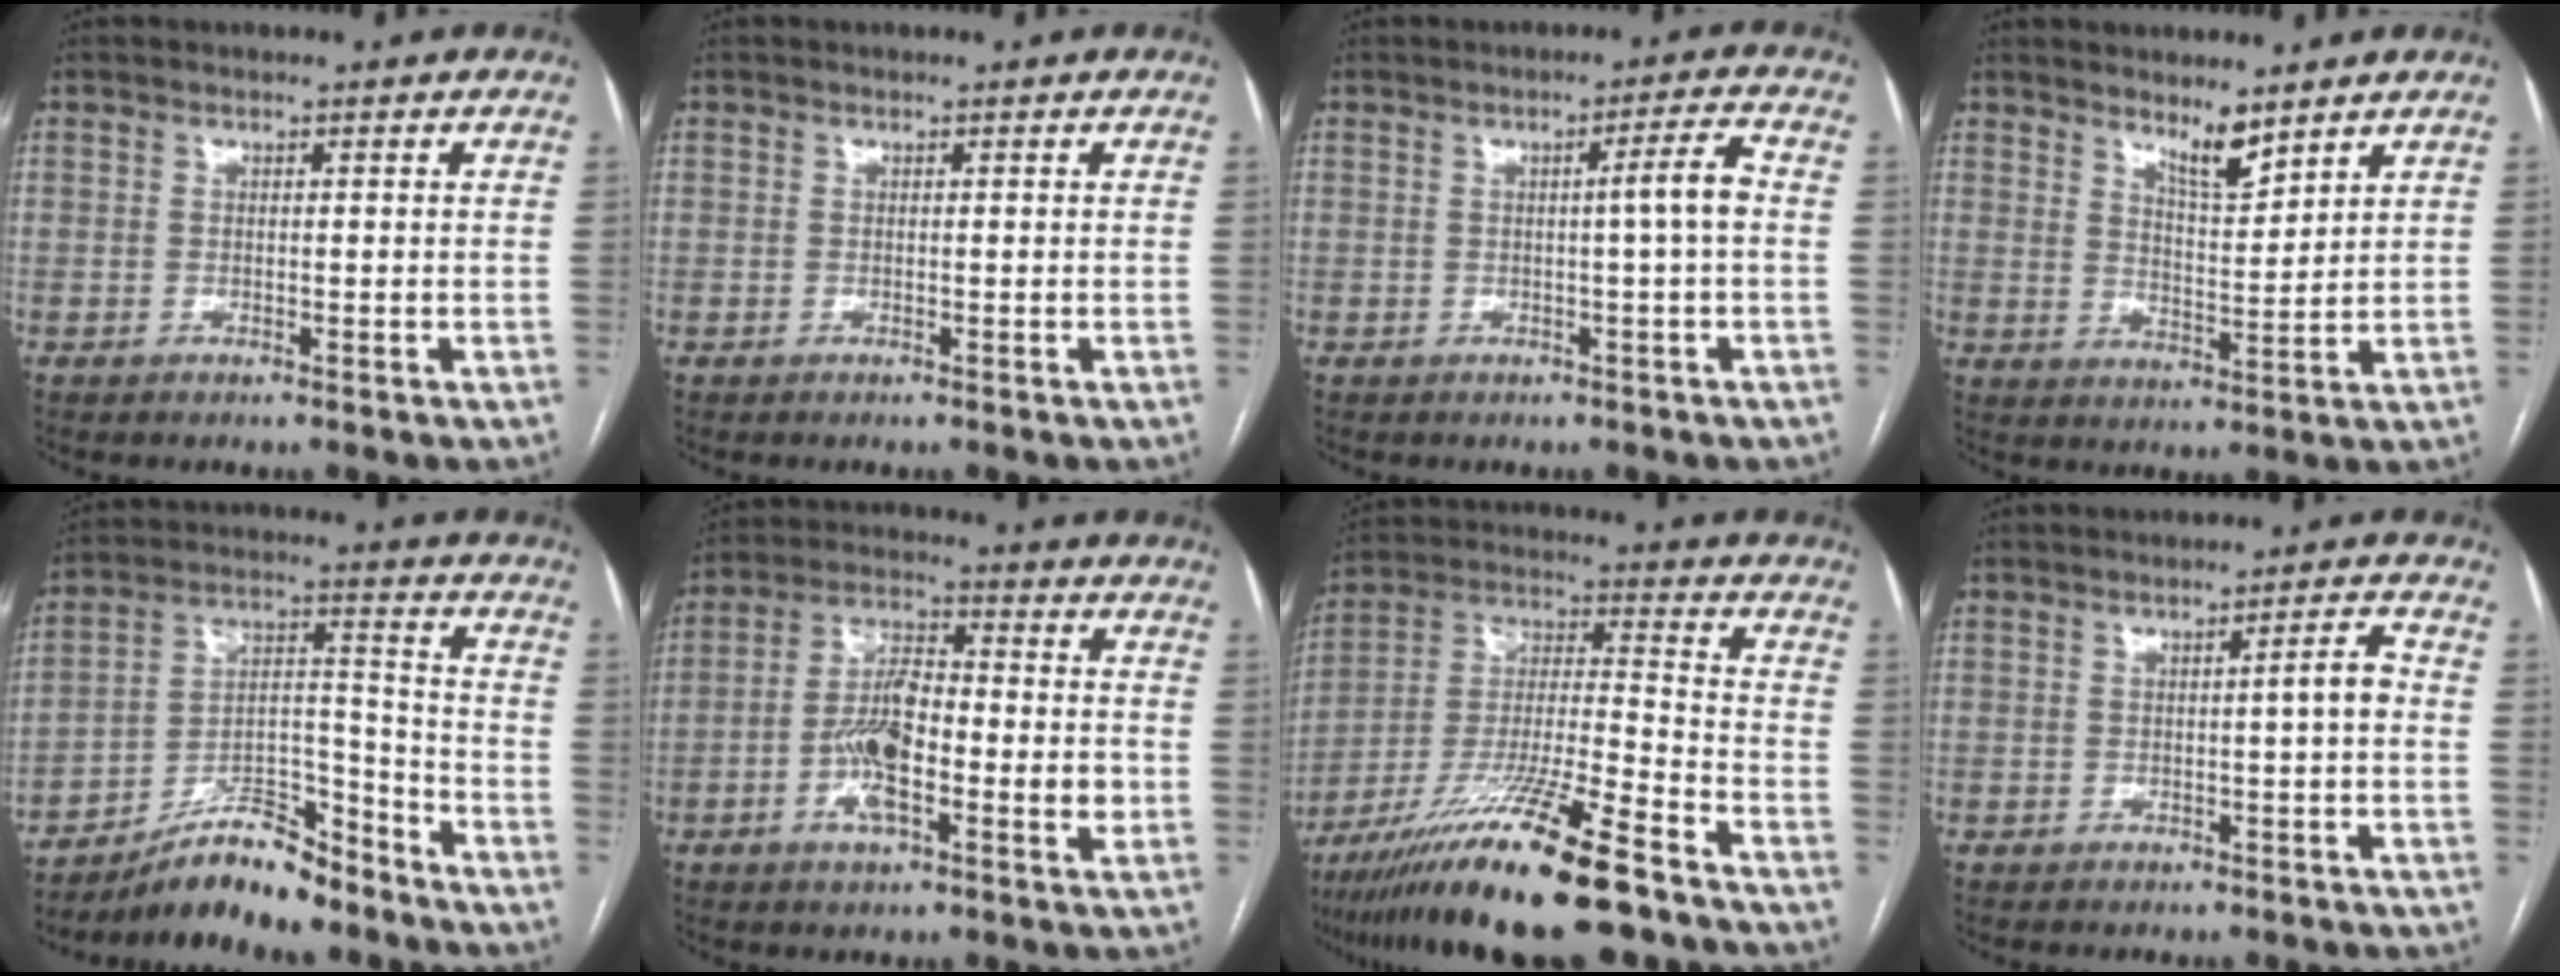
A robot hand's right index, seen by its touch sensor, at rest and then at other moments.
{"total": 0.0}
{"total": 3.7, "force": [-0.1, -0.8, 3.7], "torque": [-0.050, 0.004, -0.002]}
{"total": 5.1, "force": [4.2, 0.7, 2.7], "torque": [-0.051, -0.014, 0.076]}
{"total": 12.2, "force": [-10.5, 3.0, 5.5], "torque": [-0.089, 0.028, -0.182]}
{"total": 11.4, "force": [-2.6, 3.7, 10.4], "torque": [-0.200, 0.019, -0.046]}
{"total": 20.4, "force": [-14.4, 1.5, 14.4], "torque": [-0.261, -0.034, -0.259]}
{"total": 2.7, "force": [-0.2, -0.1, 2.7], "torque": [-0.037, 0.003, -0.003]}